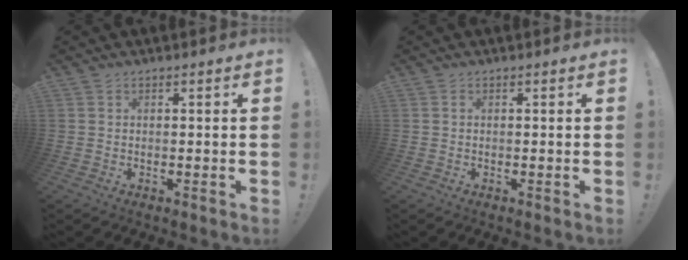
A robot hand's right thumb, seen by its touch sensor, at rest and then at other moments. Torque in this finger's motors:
{"motor_torque": [0.14, 0.10, 0.19, -0.08, -0.04]}